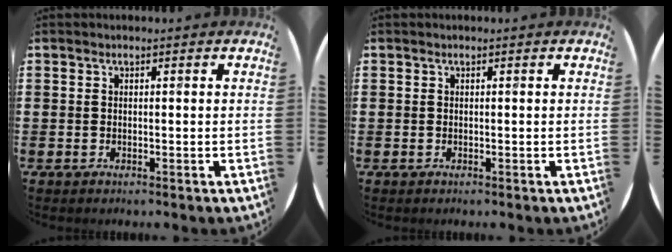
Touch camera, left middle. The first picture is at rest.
{"total": 0.0}